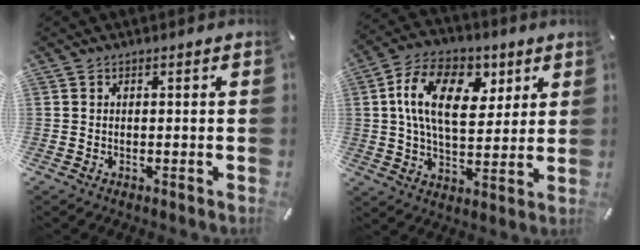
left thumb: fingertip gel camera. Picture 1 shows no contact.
{"total": 16.8, "force": [5.2, 10.4, 12.1], "torque": [-0.214, 0.003, 0.092]}